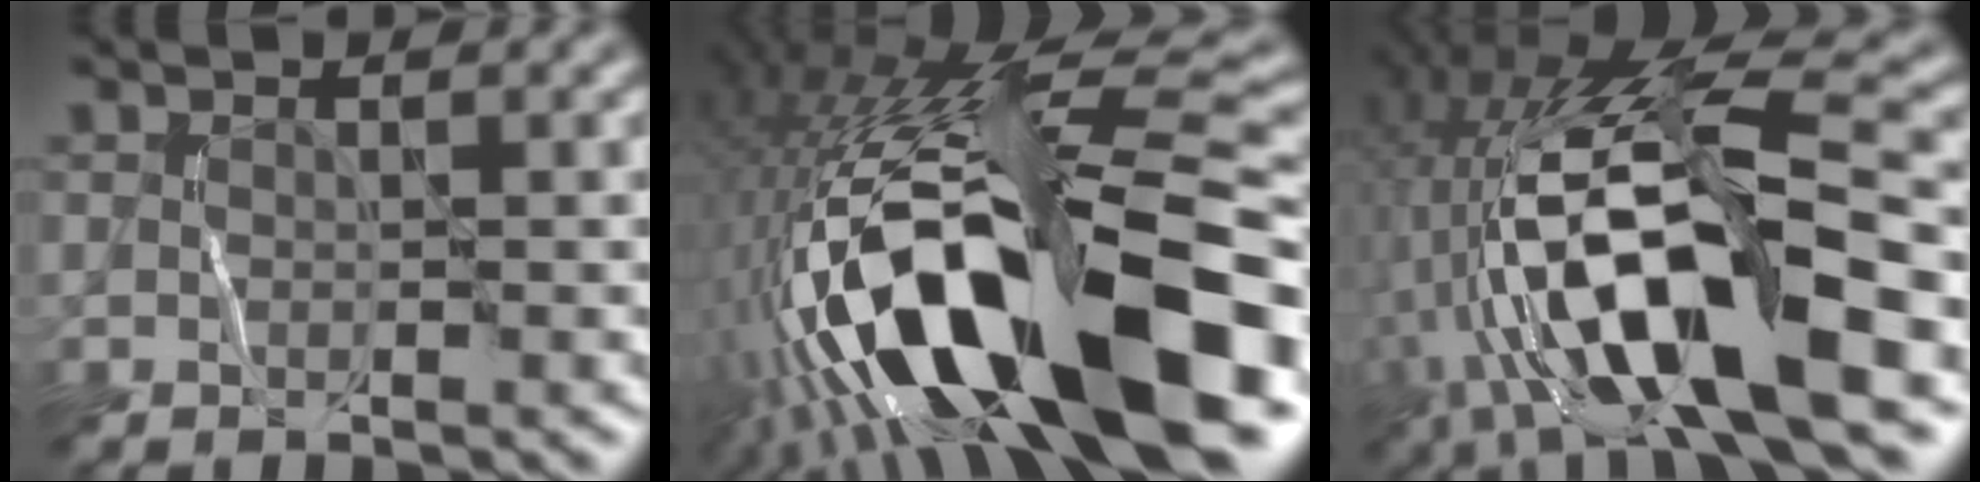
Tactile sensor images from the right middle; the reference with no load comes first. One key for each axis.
{"total": 18.0, "fx": -7.3, "fy": 6.0, "fz": 15.4, "tx": -0.259, "ty": 0.022, "tz": -0.133}
{"total": 14.7, "fx": -4.1, "fy": 4.6, "fz": 13.3, "tx": -0.239, "ty": 0.021, "tz": -0.069}